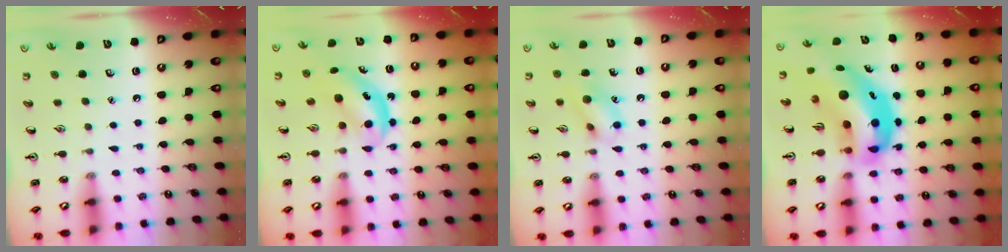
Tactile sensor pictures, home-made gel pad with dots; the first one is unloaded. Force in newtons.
{"total": 4.9, "press": 4.9, "slide": 0.7}
{"total": 10.6, "press": 10.5, "slide": 1.1}
{"total": 13.4, "press": 12.9, "slide": 3.7}